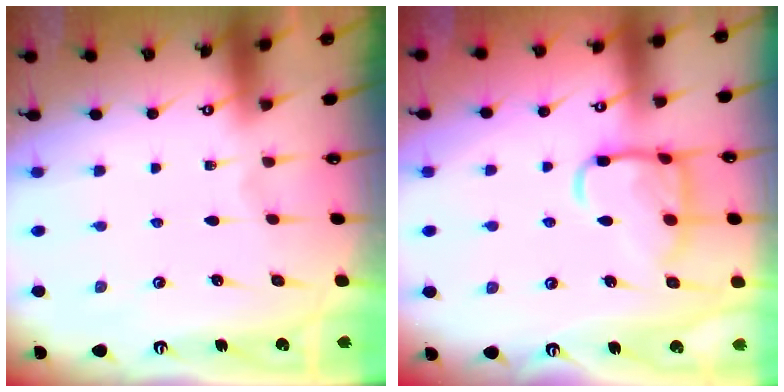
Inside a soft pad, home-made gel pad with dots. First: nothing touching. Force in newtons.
{"total": 14.0, "press": 14.0, "slide": 1.2}